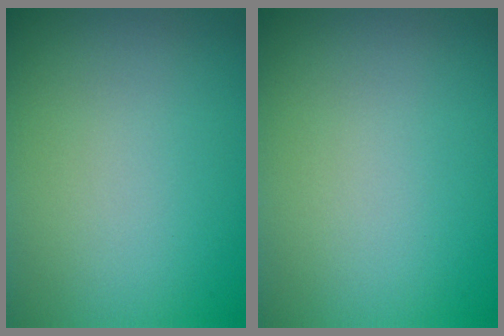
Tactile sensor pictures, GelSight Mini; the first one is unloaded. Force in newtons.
{"total": 0.0}